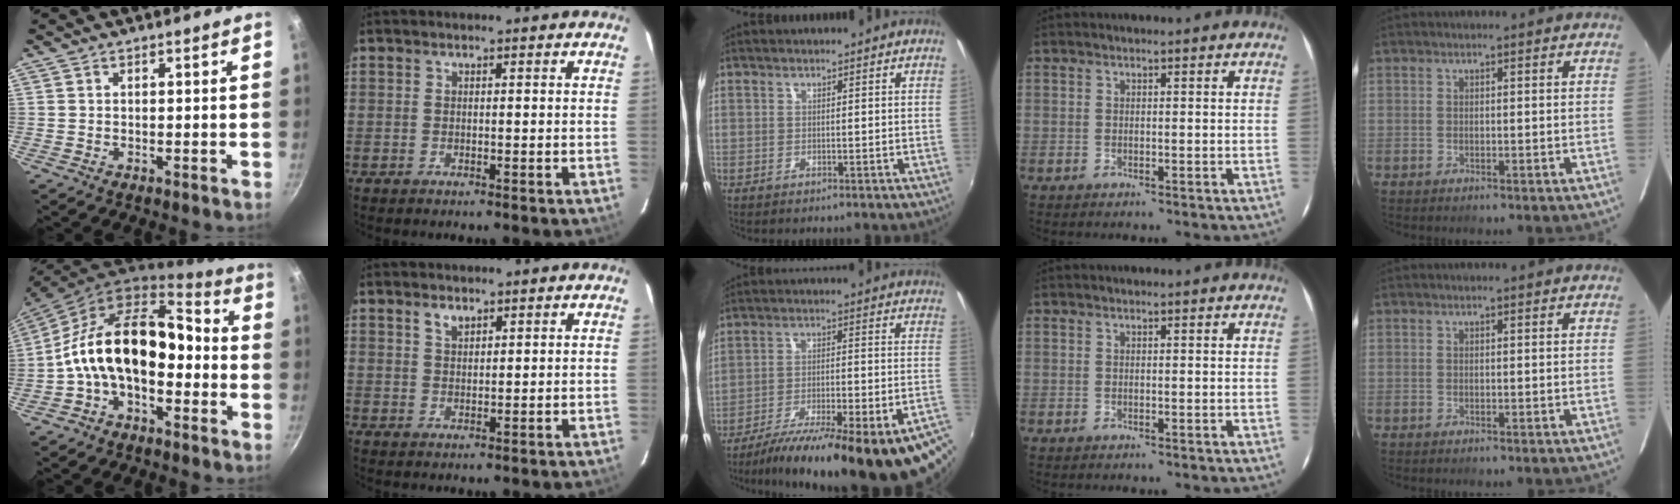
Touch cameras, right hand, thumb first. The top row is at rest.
{"thumb": {"total": 17.0, "force": [-3.2, 10.3, 13.2], "torque": [-0.197, 0.062, -0.074]}, "index": {"total": 2.3, "force": [1.5, 1.3, 1.2], "torque": [-0.019, 0.005, 0.029]}, "middle": {"total": 28.3, "force": [-20.9, 3.5, 18.7], "torque": [-0.267, -0.055, -0.292]}}